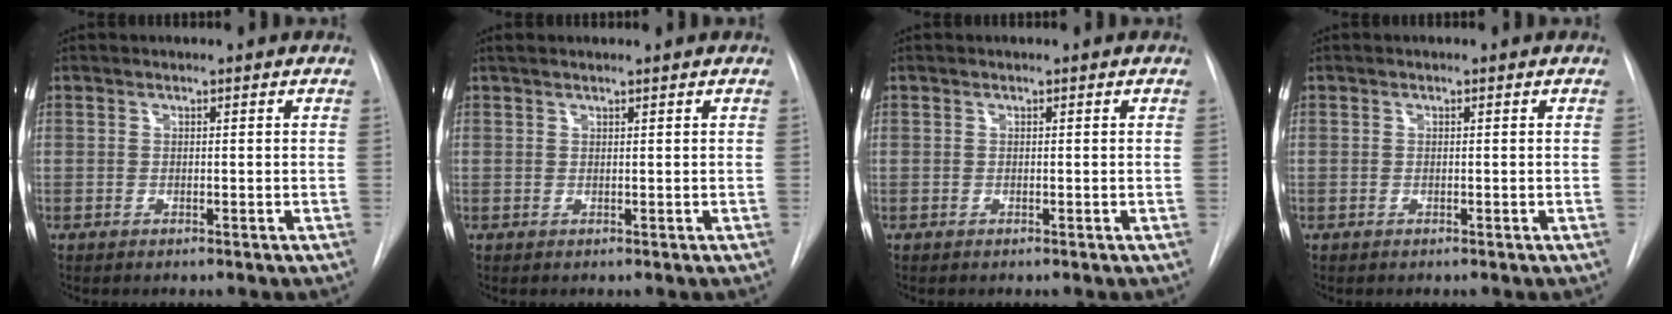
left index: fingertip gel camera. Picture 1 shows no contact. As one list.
[{"total": 2.0, "force": [1.7, -0.1, 1.1], "torque": [-0.010, 0.022, 0.029]}, {"total": 0.0}, {"total": 0.0}]